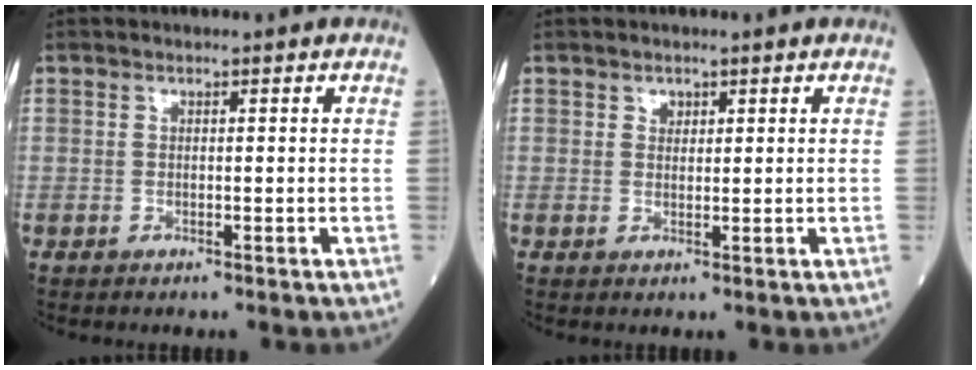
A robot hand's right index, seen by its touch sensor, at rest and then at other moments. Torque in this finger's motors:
{"motor_torque": [0.00, 0.00, 0.01, 0.01]}